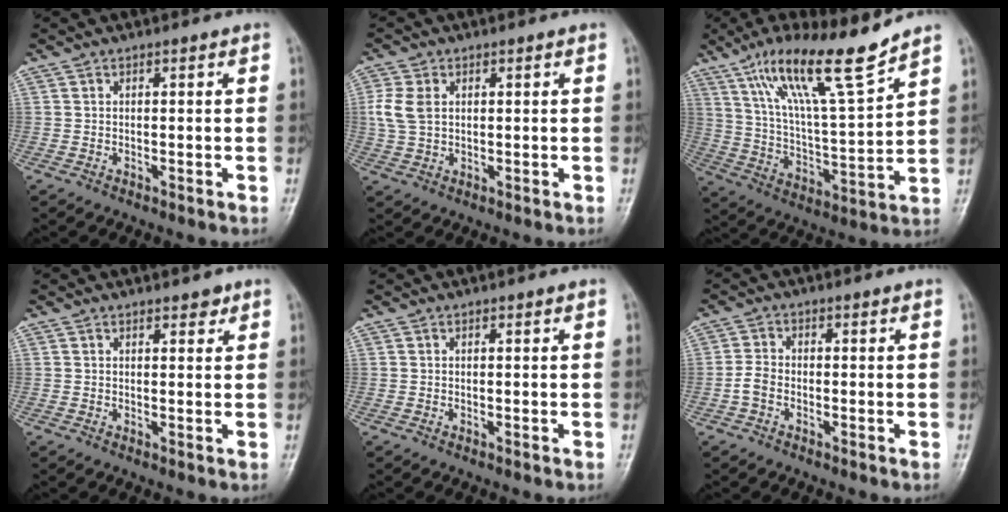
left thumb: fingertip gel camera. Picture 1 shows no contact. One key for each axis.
{"total": 5.3, "fx": 0.9, "fy": 3.8, "fz": 3.5, "tx": -0.077, "ty": 0.005, "tz": 0.020}
{"total": 16.7, "fx": 11.7, "fy": 1.8, "fz": 11.8, "tx": -0.197, "ty": -0.061, "tz": 0.213}
{"total": 1.6, "fx": 1.2, "fy": 0.9, "fz": 0.7, "tx": 0.004, "ty": -0.006, "tz": 0.013}
{"total": 0.0}
{"total": 2.9, "fx": -1.2, "fy": 2.0, "fz": 1.8, "tx": -0.038, "ty": 0.009, "tz": -0.029}